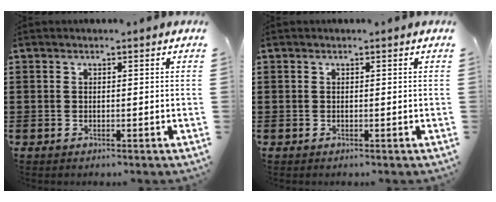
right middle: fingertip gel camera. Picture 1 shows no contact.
{"total": 0.0}